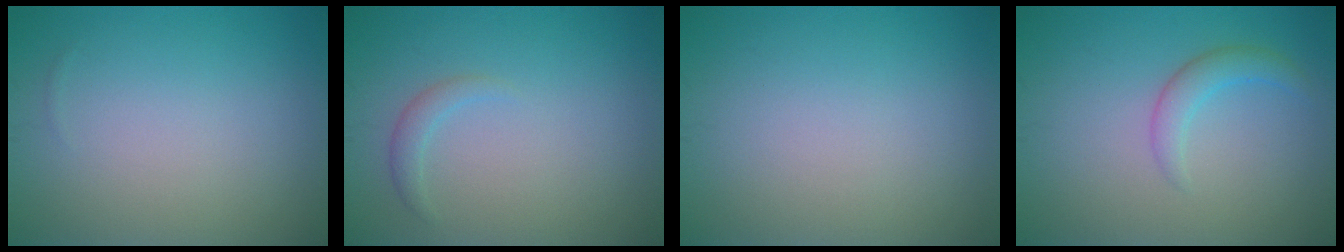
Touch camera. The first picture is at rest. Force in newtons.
{"total": 1.2, "press": 1.2, "slide": 0.2}
{"total": 0.0}
{"total": 2.0, "press": 2.0, "slide": 0.1}